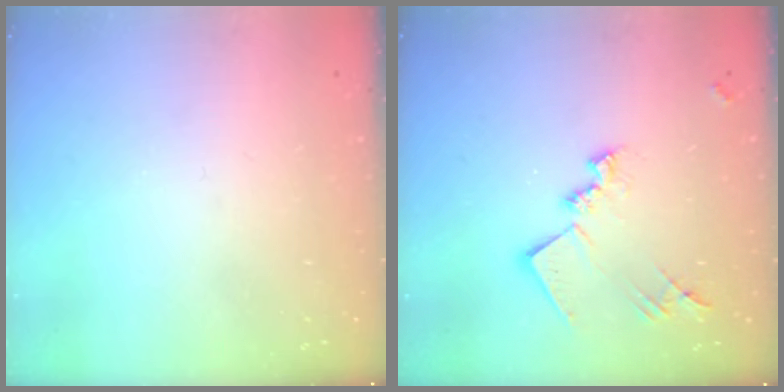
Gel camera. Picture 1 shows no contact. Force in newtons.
{"total": 14.2, "press": 14.2, "slide": 0.5}